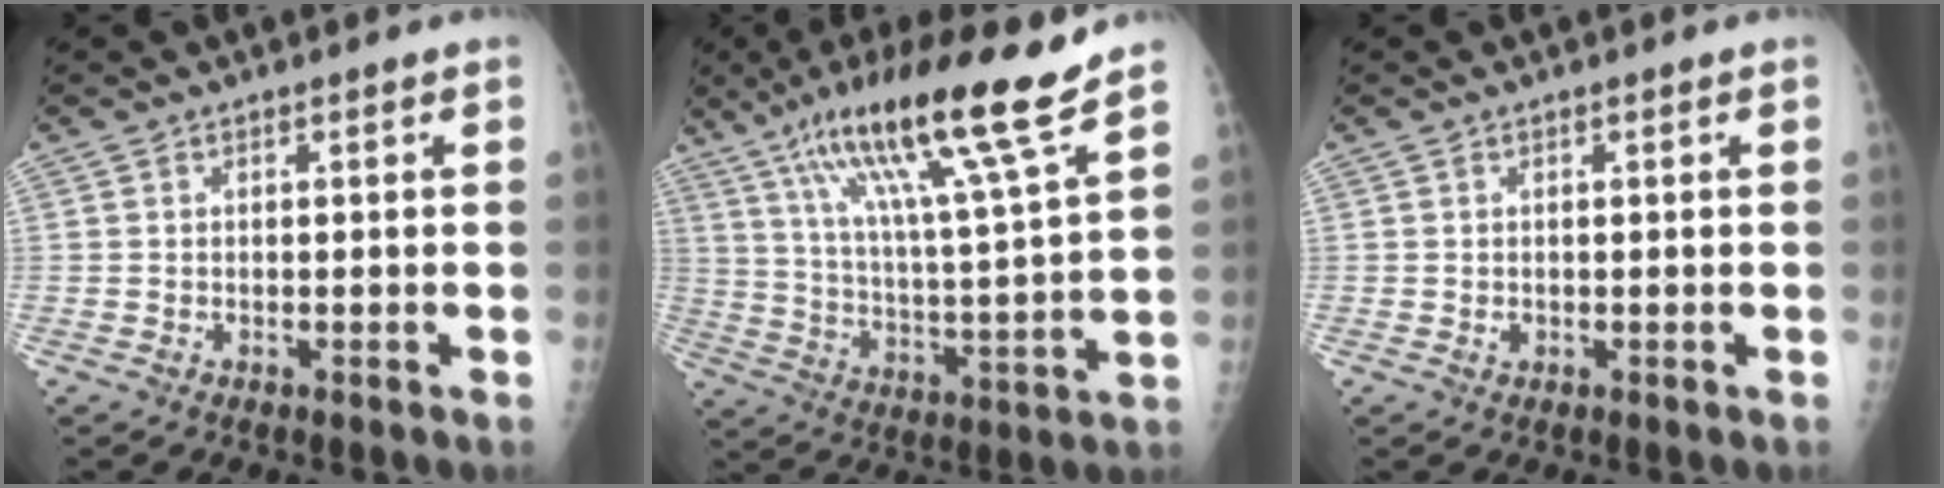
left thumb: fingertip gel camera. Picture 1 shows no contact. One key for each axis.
{"total": 18.9, "fx": 12.8, "fy": 0.3, "fz": 13.8, "tx": -0.225, "ty": -0.056, "tz": 0.217}
{"total": 0.8, "fx": 0.0, "fy": 0.6, "fz": 0.4, "tx": -0.003, "ty": 0.001, "tz": 0.002}